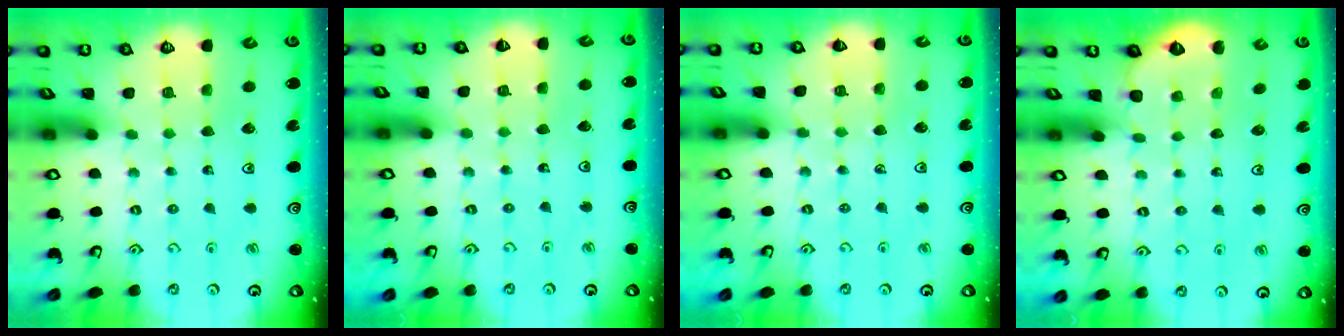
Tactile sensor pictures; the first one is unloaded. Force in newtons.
{"total": 1.7, "press": 1.7, "slide": 0.1}
{"total": 5.0, "press": 4.8, "slide": 1.3}
{"total": 1.4, "press": 1.4, "slide": 0.1}